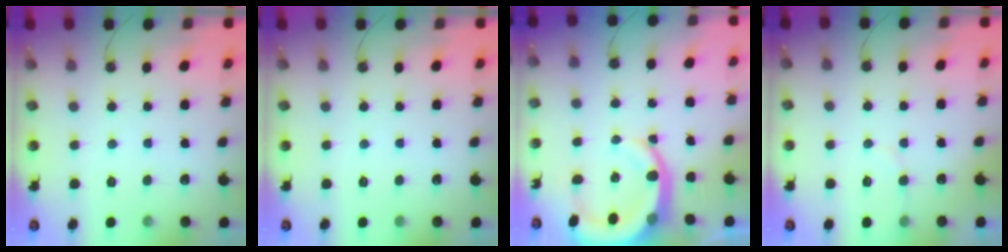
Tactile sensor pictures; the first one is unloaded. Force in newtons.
{"total": 0.0}
{"total": 13.0, "press": 12.7, "slide": 2.8}
{"total": 3.0, "press": 3.0, "slide": 0.2}